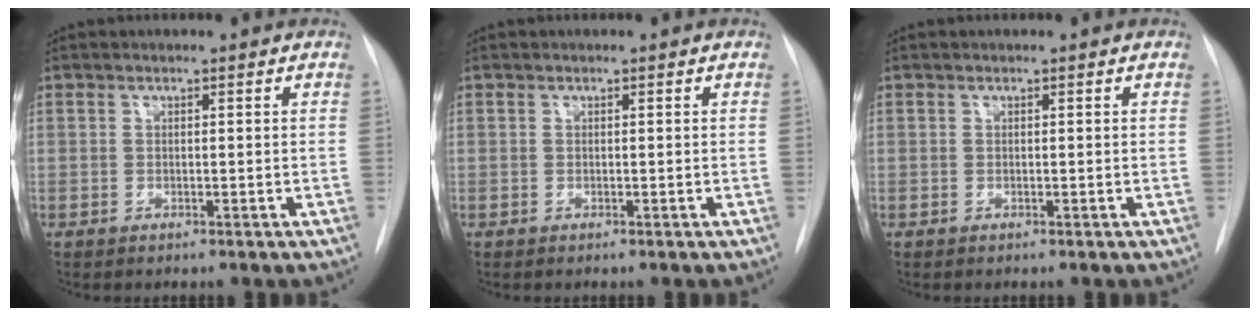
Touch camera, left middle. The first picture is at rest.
{"total": 0.0}
{"total": 0.0}